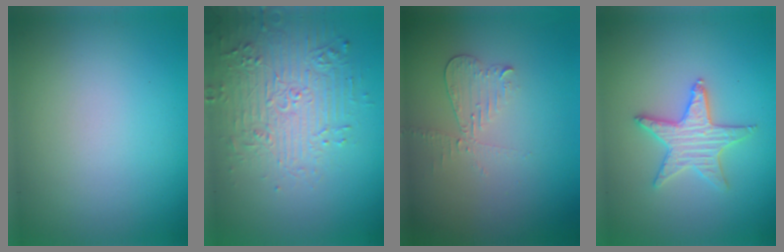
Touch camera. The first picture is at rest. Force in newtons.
{"total": 4.6, "press": 4.2, "slide": 1.9}
{"total": 2.1, "press": 2.0, "slide": 0.5}
{"total": 3.1, "press": 3.0, "slide": 0.6}